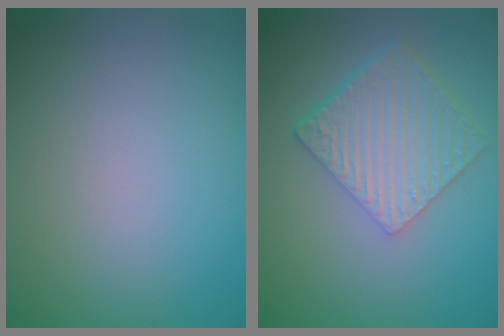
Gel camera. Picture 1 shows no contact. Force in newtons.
{"total": 6.1, "press": 4.2, "slide": 4.4}